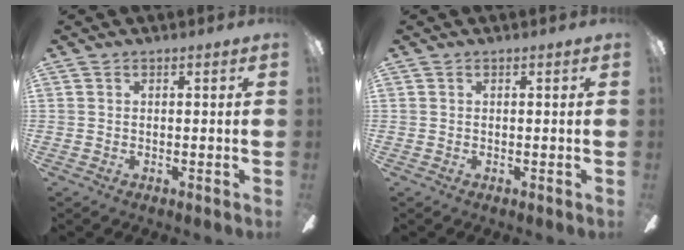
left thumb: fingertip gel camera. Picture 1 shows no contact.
{"total": 0.0}